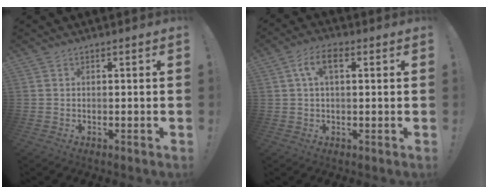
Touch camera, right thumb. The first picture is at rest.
{"total": 6.7, "force": [2.0, 3.3, 5.4], "torque": [-0.101, 0.012, 0.038]}